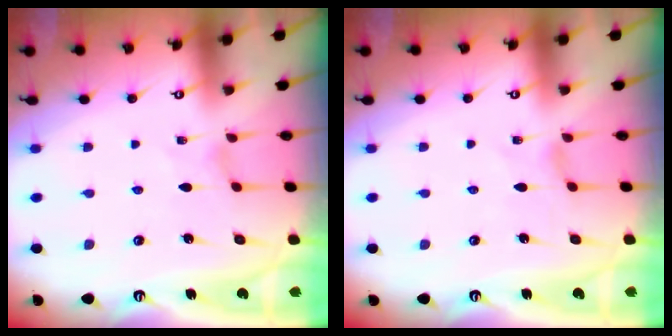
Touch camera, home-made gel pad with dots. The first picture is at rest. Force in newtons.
{"total": 0.8, "press": 0.8, "slide": 0.2}